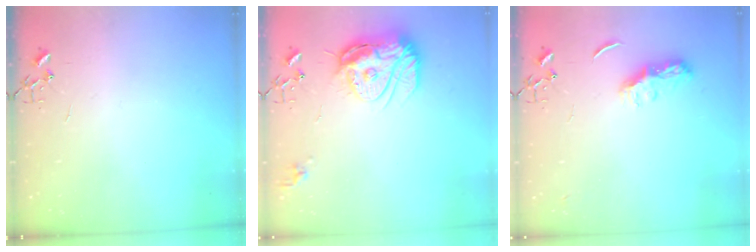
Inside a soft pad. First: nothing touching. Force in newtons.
{"total": 17.0, "press": 16.9, "slide": 1.4}
{"total": 8.1, "press": 8.1, "slide": 0.6}